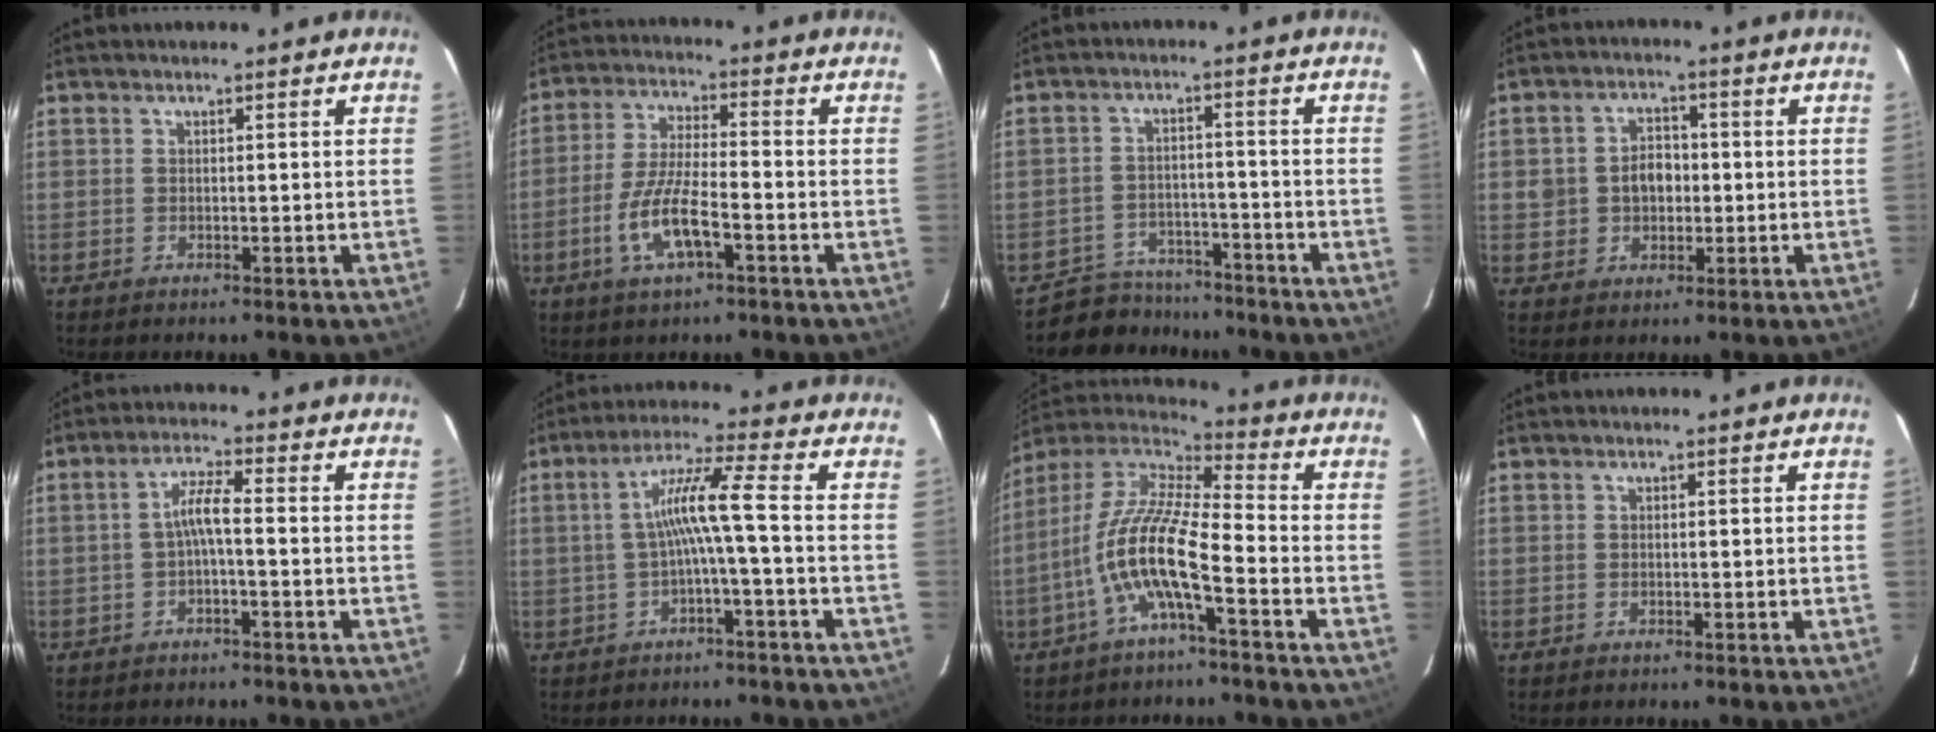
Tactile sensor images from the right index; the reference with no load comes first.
{"total": 9.5, "force": [-4.1, 2.5, 8.2], "torque": [-0.171, -0.006, -0.077]}
{"total": 8.2, "force": [-7.1, 4.2, 0.2], "torque": [-0.022, 0.023, -0.103]}
{"total": 5.8, "force": [-0.2, 4.9, 3.1], "torque": [-0.059, 0.016, 0.004]}
{"total": 3.6, "force": [-1.1, 0.3, 3.5], "torque": [-0.073, 0.010, -0.020]}
{"total": 6.8, "force": [-1.6, -1.0, 6.5], "torque": [-0.139, 0.009, -0.021]}
{"total": 12.7, "force": [-4.9, 2.1, 11.6], "torque": [-0.228, 0.001, -0.099]}
{"total": 0.0}